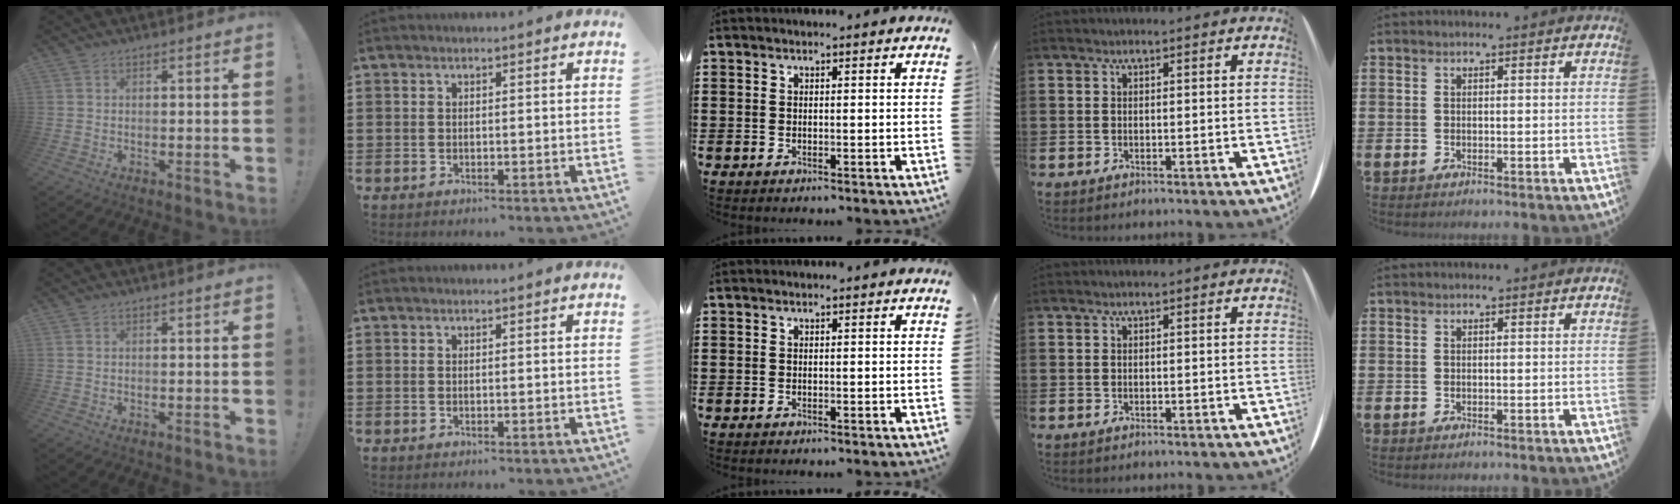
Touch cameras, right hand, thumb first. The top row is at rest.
{}